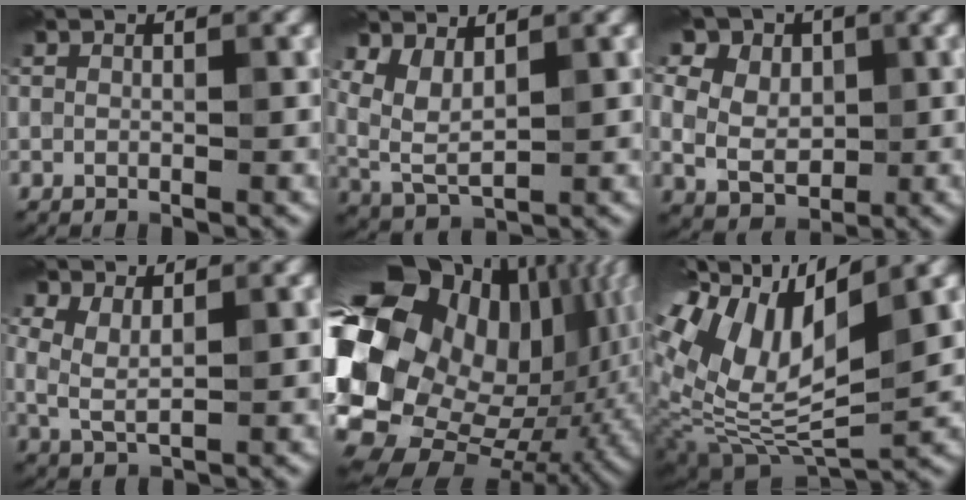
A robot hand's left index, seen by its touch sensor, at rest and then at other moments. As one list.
[{"total": 3.5, "force": [1.7, 1.5, 2.7], "torque": [-0.068, -0.001, 0.038]}, {"total": 14.0, "force": [6.4, 10.0, 7.4], "torque": [-0.156, 0.050, 0.094]}, {"total": 3.0, "force": [1.4, 1.4, 2.2], "torque": [-0.057, 0.007, 0.028]}, {"total": 20.9, "force": [0.3, 15.8, 13.7], "torque": [-0.252, -0.006, -0.021]}, {"total": 12.9, "force": [5.0, 5.0, 10.8], "torque": [-0.237, 0.024, 0.090]}]